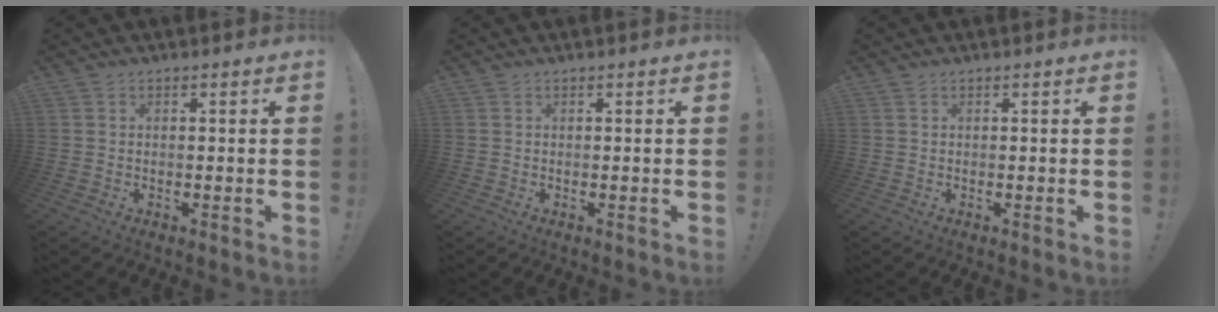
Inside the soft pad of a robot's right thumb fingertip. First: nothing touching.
{"total": 0.0}
{"total": 0.0}